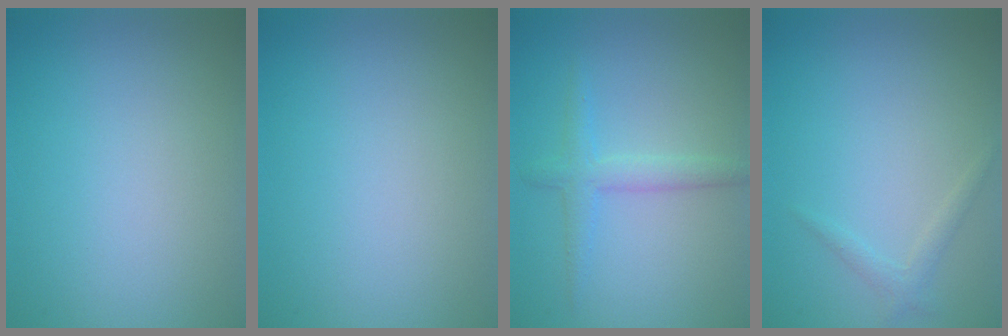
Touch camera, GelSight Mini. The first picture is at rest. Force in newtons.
{"total": 0.0}
{"total": 2.3, "press": 2.3, "slide": 0.1}
{"total": 1.1, "press": 1.1, "slide": 0.1}